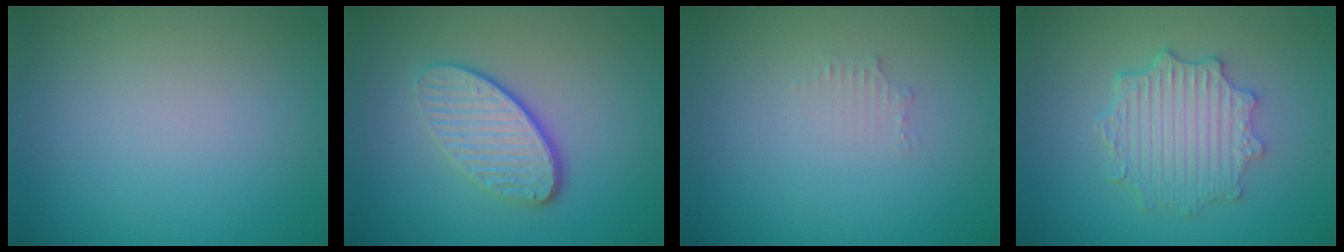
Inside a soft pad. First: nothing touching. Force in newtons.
{"total": 4.1, "press": 3.1, "slide": 2.7}
{"total": 0.9, "press": 0.8, "slide": 0.1}
{"total": 4.6, "press": 3.8, "slide": 2.6}